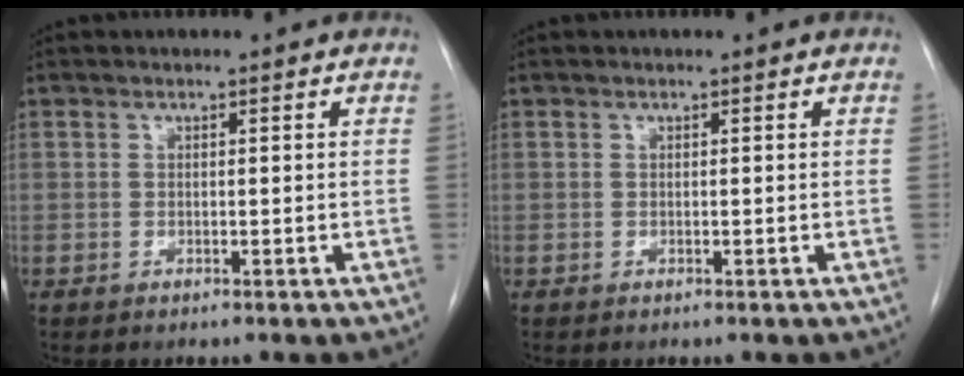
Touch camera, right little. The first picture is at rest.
{"total": 0.0}